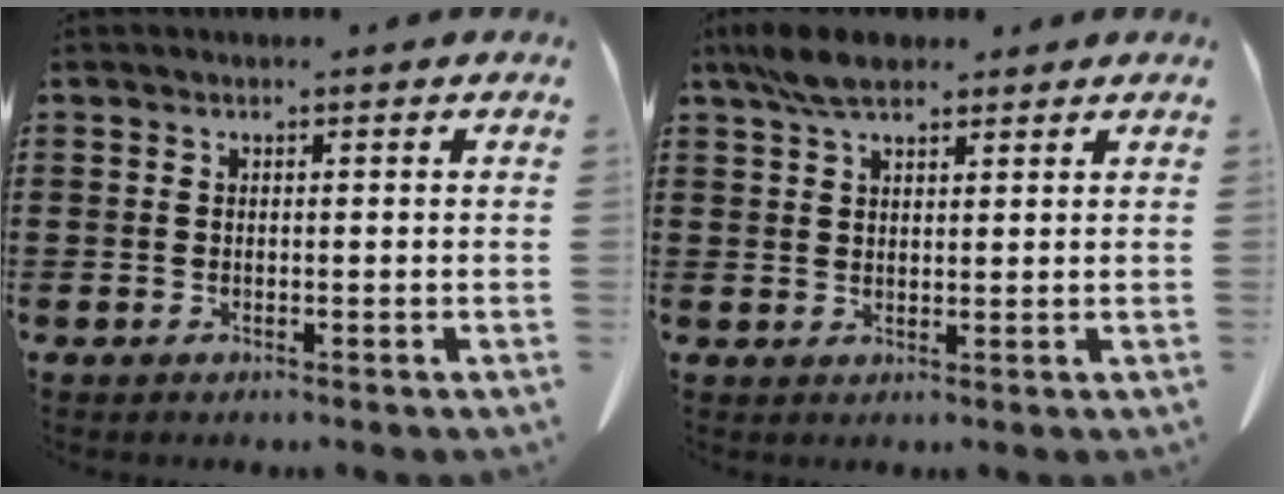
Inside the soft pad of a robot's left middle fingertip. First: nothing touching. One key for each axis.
{"total": 5.5, "fx": 4.0, "fy": 2.1, "fz": 3.1, "tx": -0.073, "ty": 0.002, "tz": 0.076}